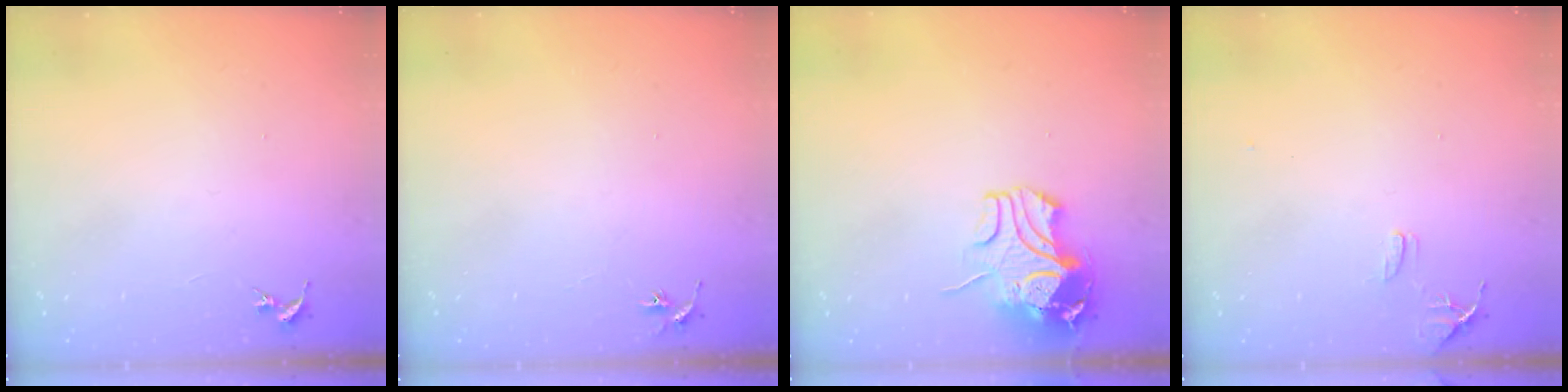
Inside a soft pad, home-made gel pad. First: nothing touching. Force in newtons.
{"total": 2.9, "press": 2.9, "slide": 0.3}
{"total": 11.3, "press": 11.2, "slide": 1.6}
{"total": 7.7, "press": 7.7, "slide": 0.7}